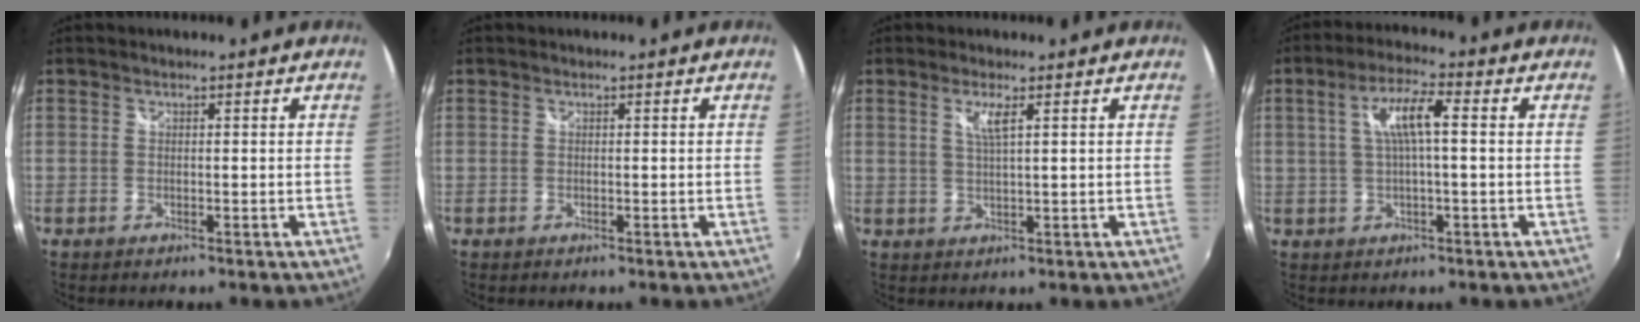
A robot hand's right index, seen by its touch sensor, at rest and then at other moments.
{"total": 0.0}
{"total": 3.0, "force": [1.3, 0.1, 2.7], "torque": [-0.052, -0.002, 0.024]}
{"total": 6.8, "force": [0.8, 1.0, 6.7], "torque": [-0.124, 0.009, 0.017]}